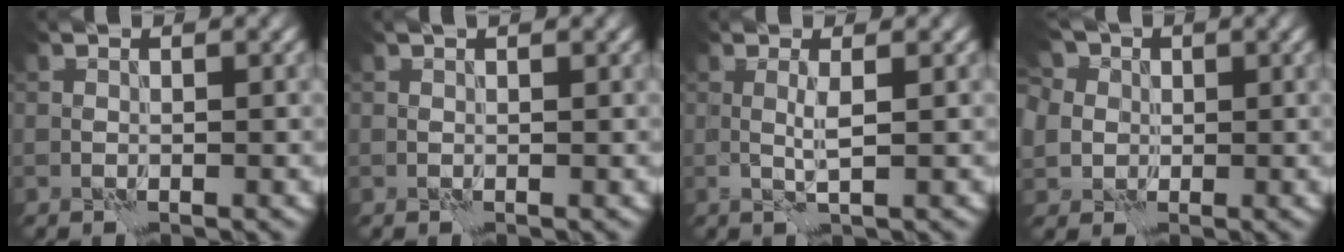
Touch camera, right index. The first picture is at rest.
{"total": 0.7, "force": [0.4, 0.2, 0.4], "torque": [-0.006, 0.002, 0.006]}
{"total": 1.6, "force": [0.4, 0.1, 1.5], "torque": [-0.034, 0.003, 0.003]}
{"total": 7.6, "force": [2.7, 6.1, 3.7], "torque": [-0.074, 0.028, 0.020]}